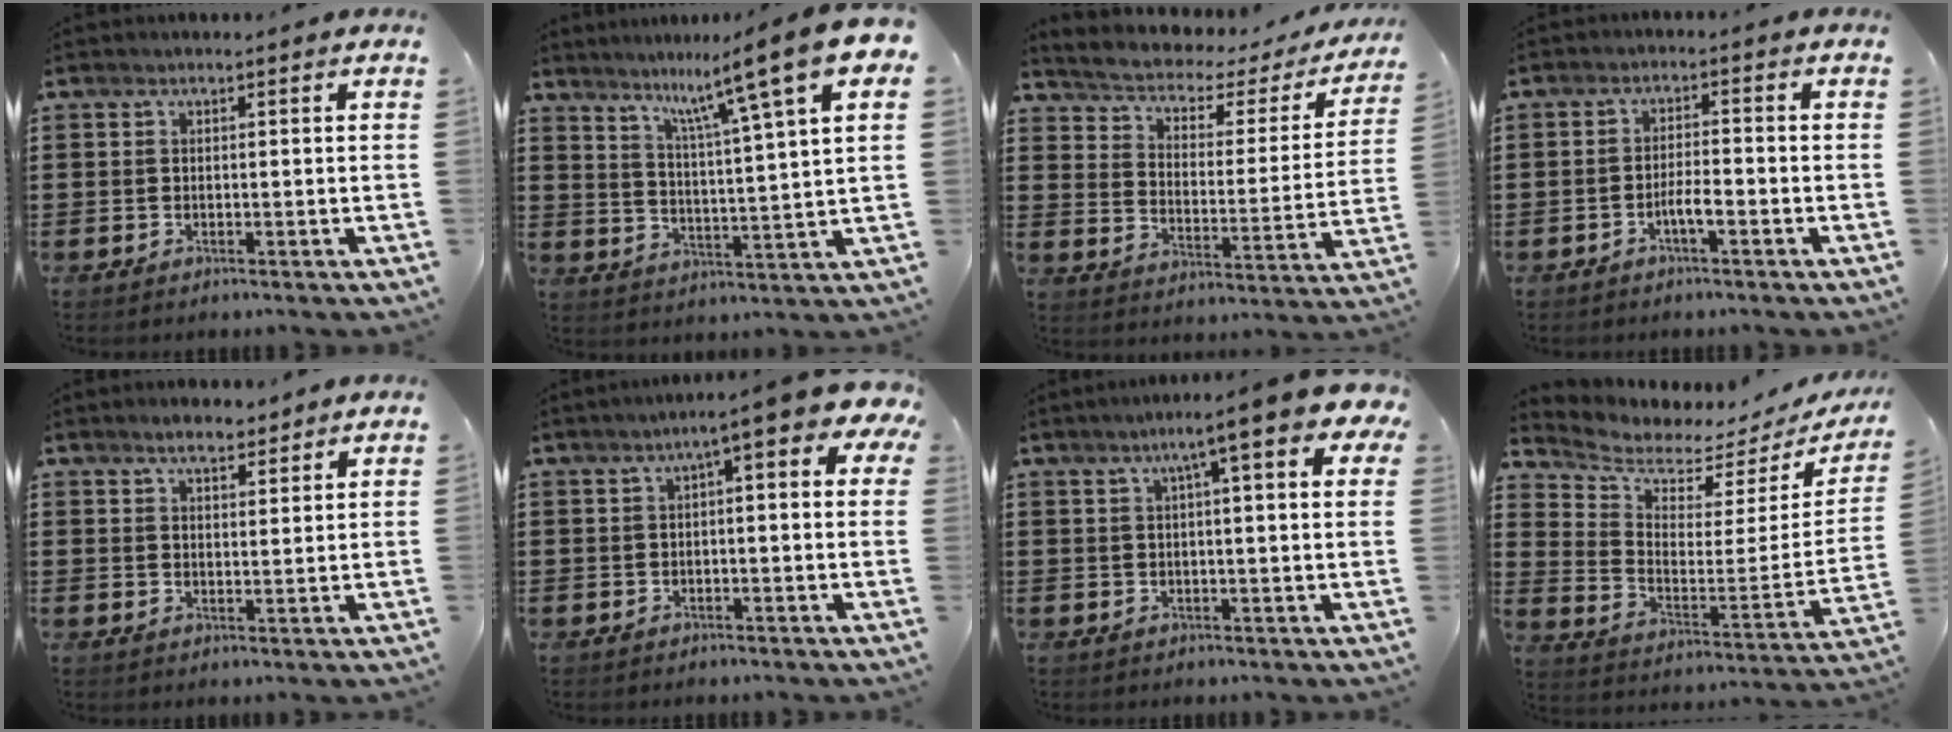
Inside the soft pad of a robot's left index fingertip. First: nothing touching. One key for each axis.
{"total": 11.0, "fx": 7.9, "fy": 0.0, "fz": 7.6, "tx": -0.141, "ty": -0.052, "tz": 0.117}
{"total": 2.7, "fx": 2.1, "fy": 1.0, "fz": 1.4, "tx": -0.044, "ty": -0.023, "tz": 0.025}
{"total": 2.9, "fx": -1.5, "fy": 0.6, "fz": 2.4, "tx": -0.044, "ty": 0.005, "tz": -0.028}
{"total": 3.7, "fx": 3.2, "fy": 1.0, "fz": 1.6, "tx": -0.037, "ty": 0.002, "tz": 0.058}
{"total": 4.7, "fx": 1.6, "fy": 0.6, "fz": 4.4, "tx": -0.078, "ty": -0.009, "tz": 0.021}
{"total": 8.3, "fx": 4.1, "fy": 0.7, "fz": 7.1, "tx": -0.120, "ty": -0.003, "tz": 0.062}
{"total": 3.9, "fx": 3.7, "fy": 0.8, "fz": 0.6, "tx": -0.042, "ty": -0.044, "tz": 0.060}